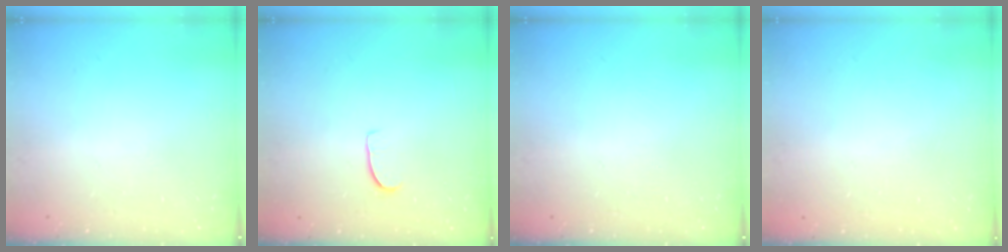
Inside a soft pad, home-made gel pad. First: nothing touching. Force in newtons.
{"total": 5.1, "press": 5.1, "slide": 0.4}
{"total": 0.0}
{"total": 0.0}